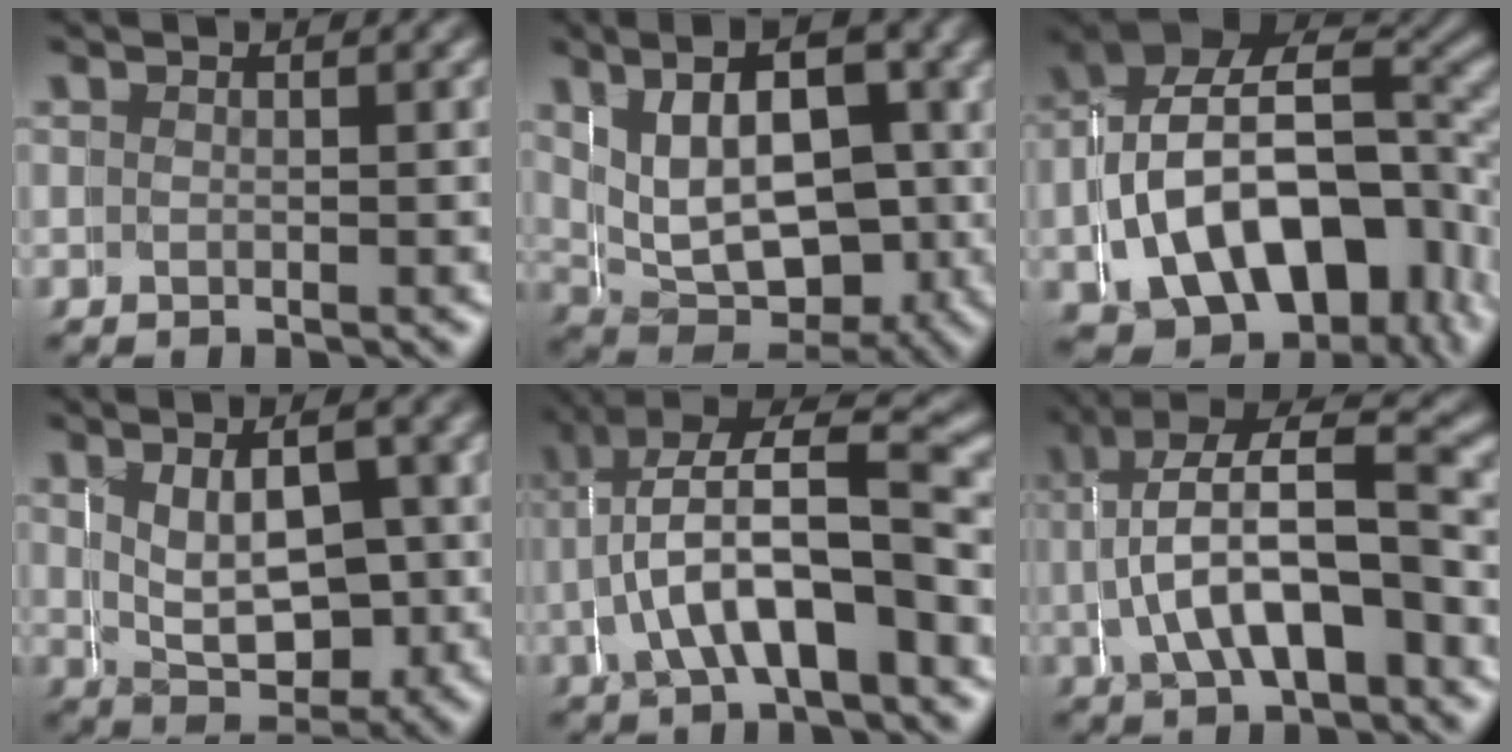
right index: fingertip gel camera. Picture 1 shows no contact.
{"total": 10.7, "force": [0.6, 7.7, 7.4], "torque": [-0.122, -0.016, 0.011]}
{"total": 13.9, "force": [-3.0, 9.1, 10.2], "torque": [-0.192, -0.051, -0.027]}
{"total": 5.5, "force": [0.3, 3.0, 4.6], "torque": [-0.054, -0.010, 0.010]}
{"total": 6.4, "force": [0.1, 2.4, 5.9], "torque": [-0.097, -0.002, 0.001]}
{"total": 7.2, "force": [0.3, 3.1, 6.5], "torque": [-0.105, -0.008, 0.009]}